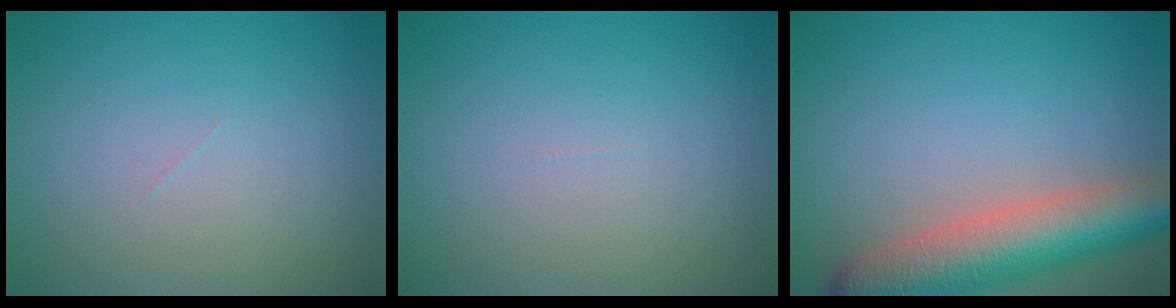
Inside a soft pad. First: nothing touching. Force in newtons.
{"total": 0.0}
{"total": 8.4, "press": 8.4, "slide": 0.6}